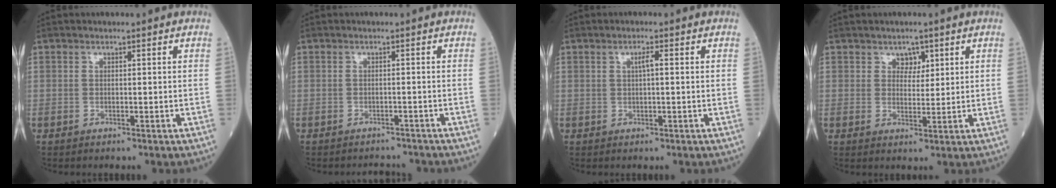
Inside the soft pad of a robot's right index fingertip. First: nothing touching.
{"total": 3.3, "force": [-3.2, 0.5, -0.4], "torque": [0.006, -0.007, -0.043]}
{"total": 1.4, "force": [0.3, 0.1, 1.4], "torque": [-0.025, 0.003, 0.003]}
{"total": 2.6, "force": [1.4, 1.7, 1.3], "torque": [-0.011, 0.000, 0.022]}